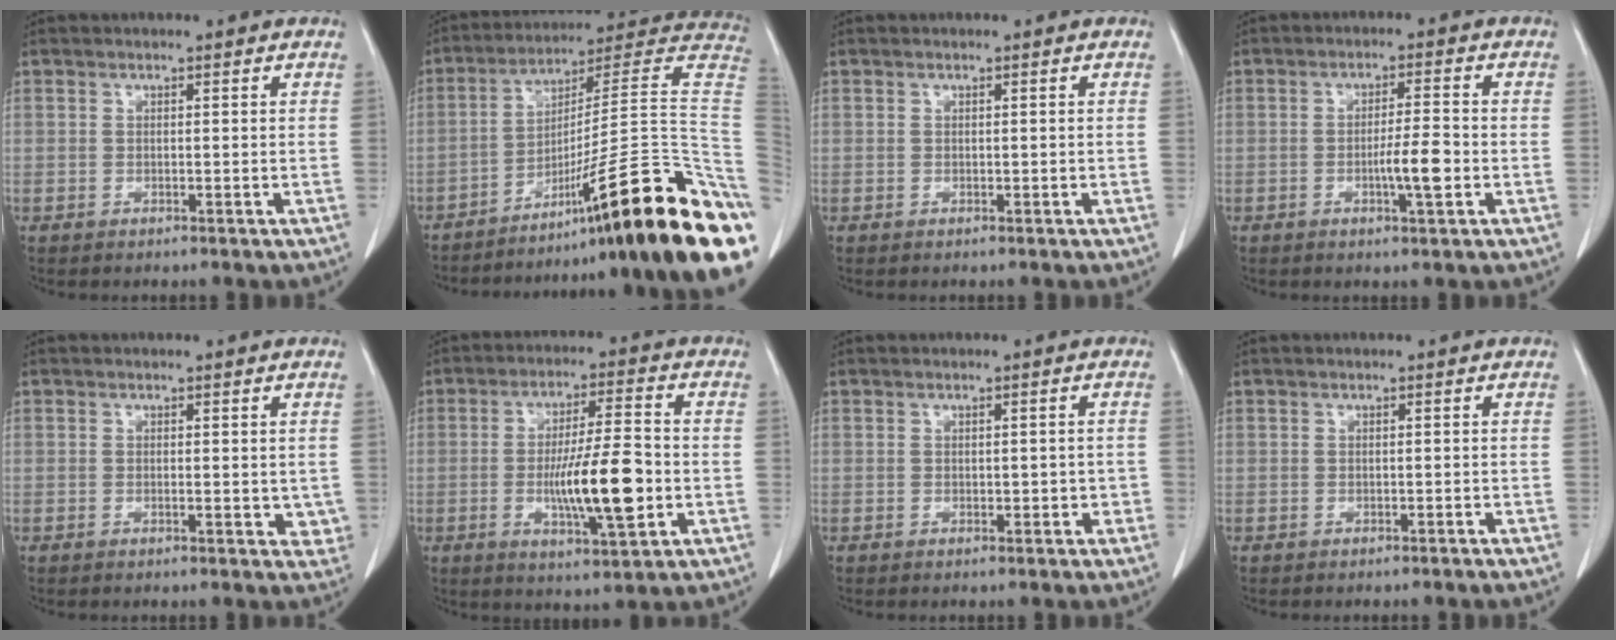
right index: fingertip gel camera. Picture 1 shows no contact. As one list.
[{"total": 30.2, "force": [-16.3, 1.5, 25.4], "torque": [-0.236, 0.028, -0.244]}, {"total": 0.0}, {"total": 5.1, "force": [-1.4, 0.3, 4.8], "torque": [-0.081, -0.003, -0.022]}, {"total": 2.8, "force": [-0.2, 1.3, 2.4], "torque": [-0.017, -0.003, -0.003]}, {"total": 12.1, "force": [-2.5, 1.6, 11.8], "torque": [-0.202, -0.007, -0.039]}, {"total": 1.6, "force": [-0.3, 0.9, 1.3], "torque": [-0.014, 0.007, 0.000]}, {"total": 0.6, "force": [-0.5, 0.0, 0.3], "torque": [-0.007, -0.001, -0.005]}]